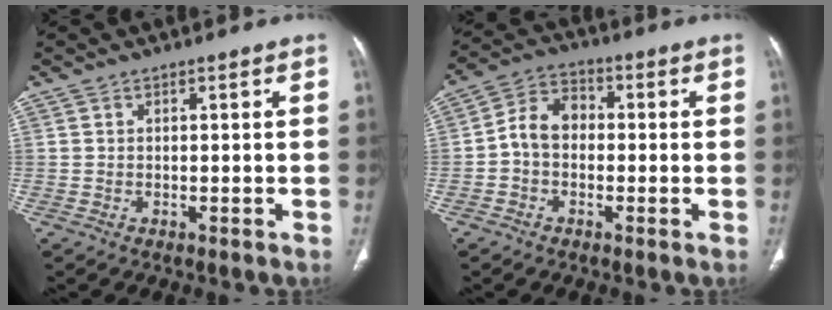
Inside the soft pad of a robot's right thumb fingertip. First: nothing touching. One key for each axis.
{"total": 7.0, "fx": -0.8, "fy": 5.4, "fz": 4.5, "tx": -0.064, "ty": 0.028, "tz": -0.031}